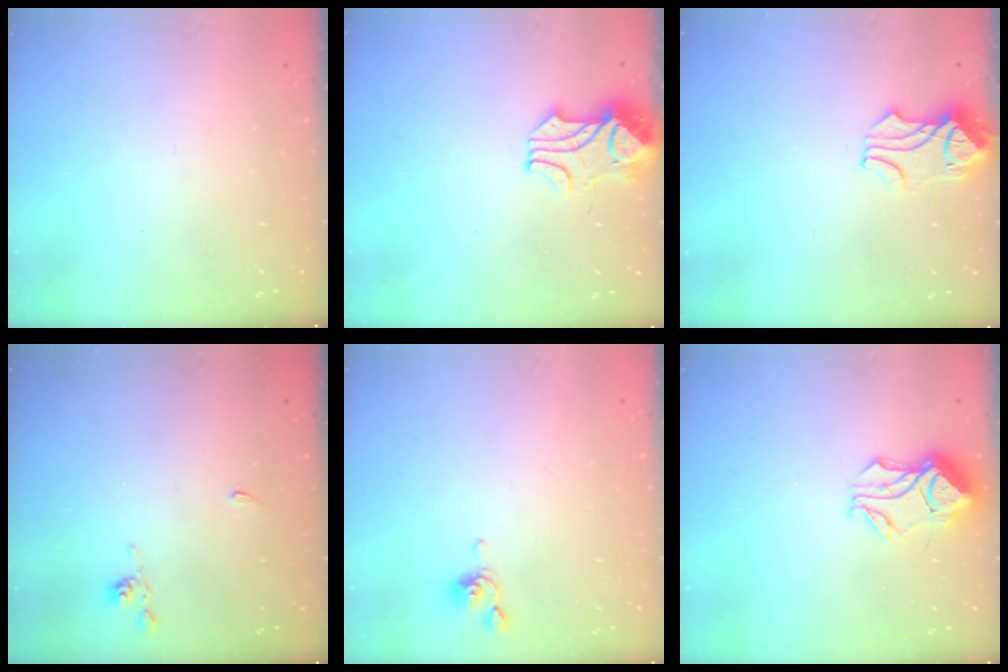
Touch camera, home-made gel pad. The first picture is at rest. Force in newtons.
{"total": 2.4, "press": 2.2, "slide": 1.0}
{"total": 2.0, "press": 1.9, "slide": 0.7}
{"total": 2.2, "press": 2.2, "slide": 0.5}
{"total": 1.9, "press": 1.8, "slide": 0.6}
{"total": 10.0, "press": 10.0, "slide": 0.2}